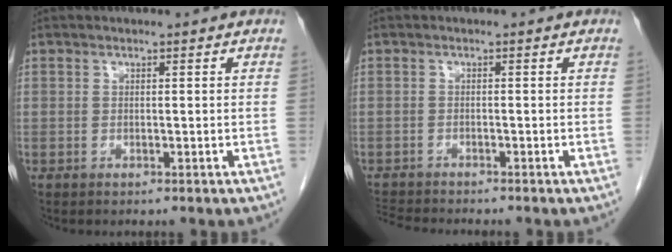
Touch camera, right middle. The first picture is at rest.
{"total": 4.6, "force": [-4.5, -0.2, 1.1], "torque": [-0.022, -0.017, -0.078]}